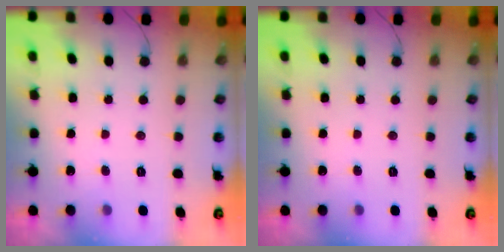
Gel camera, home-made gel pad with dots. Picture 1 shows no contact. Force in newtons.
{"total": 0.0}